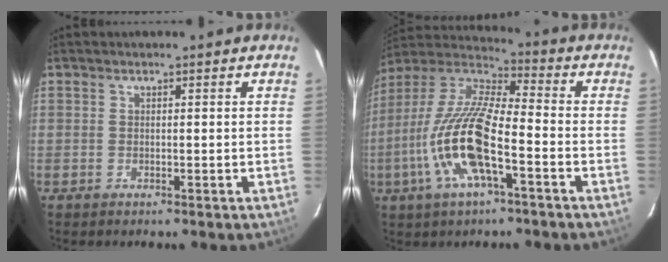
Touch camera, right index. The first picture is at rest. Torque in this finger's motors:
{"motor_torque": [2.14, 0.00, 1.05, 0.19]}